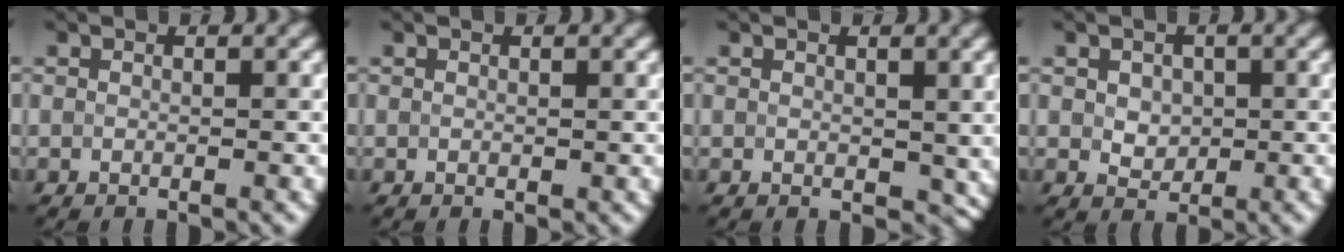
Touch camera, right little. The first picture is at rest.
{"total": 0.0}
{"total": 2.2, "force": [0.6, 1.5, 1.4], "torque": [-0.023, -0.006, 0.014]}
{"total": 2.1, "force": [0.3, 1.6, 1.3], "torque": [-0.025, -0.002, 0.007]}